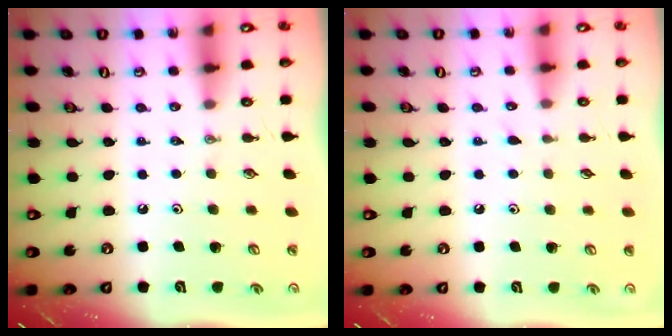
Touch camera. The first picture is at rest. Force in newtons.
{"total": 4.7, "press": 4.6, "slide": 0.4}